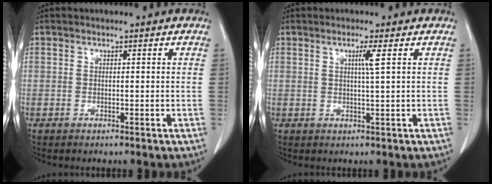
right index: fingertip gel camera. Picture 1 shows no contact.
{"total": 2.3, "force": [0.7, -0.6, 2.1], "torque": [-0.040, -0.004, 0.015]}